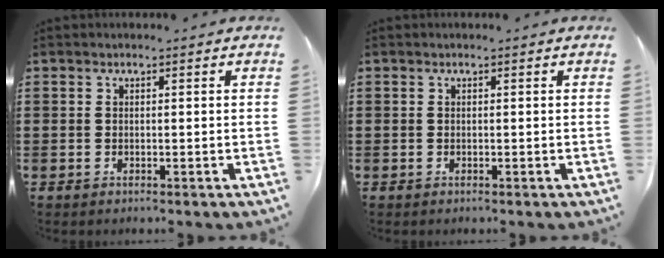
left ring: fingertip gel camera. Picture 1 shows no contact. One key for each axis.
{"total": 0.0}